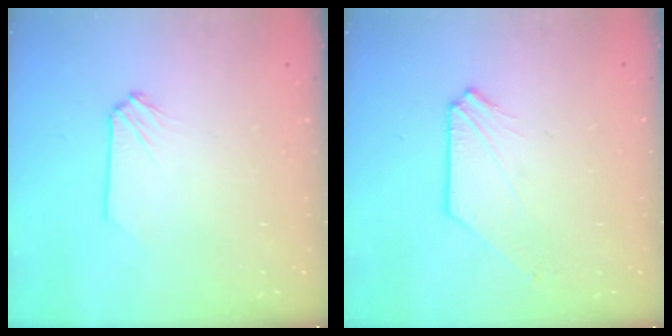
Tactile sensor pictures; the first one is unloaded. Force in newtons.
{"total": 1.4, "press": 1.4, "slide": 0.0}